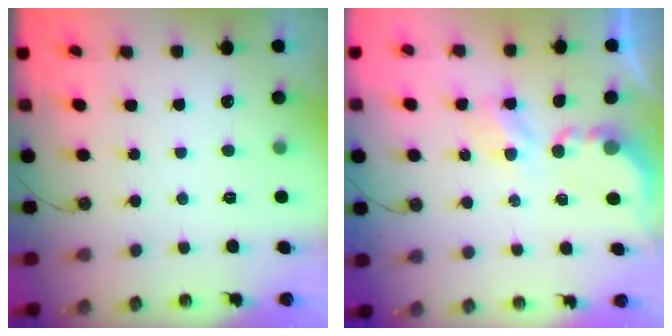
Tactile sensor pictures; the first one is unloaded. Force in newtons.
{"total": 3.9, "press": 3.9, "slide": 0.1}